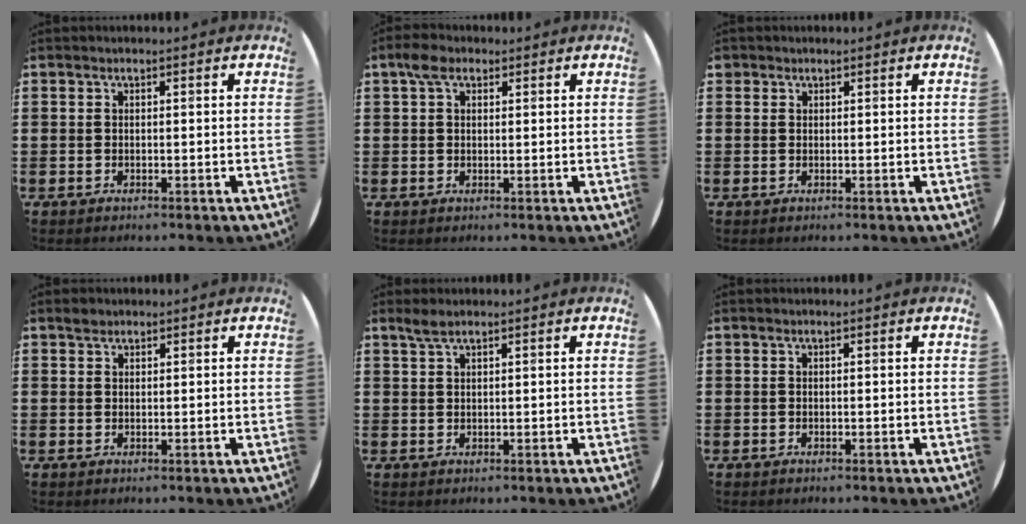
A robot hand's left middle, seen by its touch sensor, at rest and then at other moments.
{"total": 2.9, "force": [1.8, 1.6, 1.6], "torque": [-0.028, 0.005, 0.032]}
{"total": 0.6, "force": [0.5, 0.3, -0.1], "torque": [0.002, 0.004, 0.009]}
{"total": 1.1, "force": [1.0, 0.5, 0.1], "torque": [0.004, 0.000, 0.017]}
{"total": 1.6, "force": [1.3, 0.2, 0.8], "torque": [-0.017, 0.003, 0.024]}
{"total": 0.0}